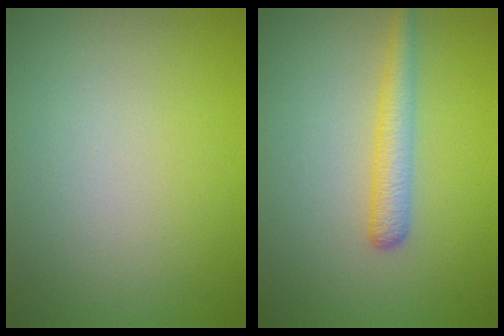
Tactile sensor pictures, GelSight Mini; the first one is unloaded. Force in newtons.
{"total": 2.5, "press": 2.5, "slide": 0.1}